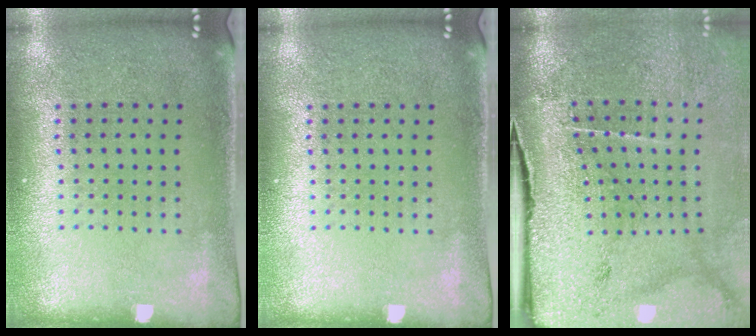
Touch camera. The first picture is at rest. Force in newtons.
{"total": 0.0}
{"total": 3.8, "press": 3.3, "slide": 1.8}